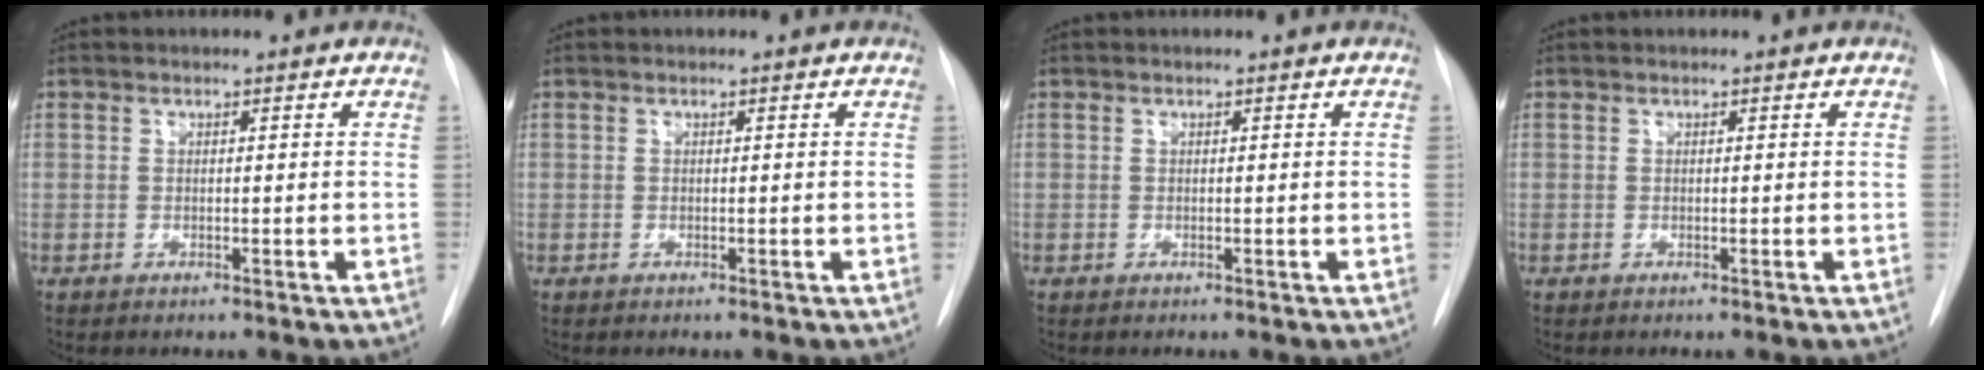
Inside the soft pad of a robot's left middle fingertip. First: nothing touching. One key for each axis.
{"total": 0.0}
{"total": 0.0}
{"total": 0.0}